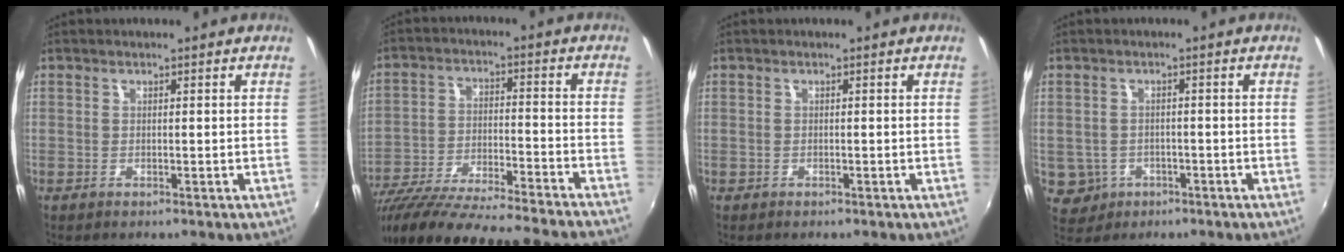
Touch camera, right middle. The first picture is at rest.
{"total": 26.7, "force": [-23.8, 1.0, 12.1], "torque": [-0.215, -0.060, -0.365]}
{"total": 0.0}
{"total": 4.8, "force": [-1.6, 4.3, 1.2], "torque": [-0.038, 0.002, -0.013]}